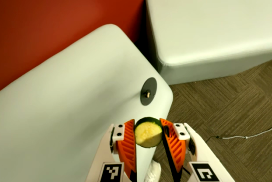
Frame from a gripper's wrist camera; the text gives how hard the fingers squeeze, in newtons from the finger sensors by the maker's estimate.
{"total": 12.0, "left": 12.8, "right": 11.2}